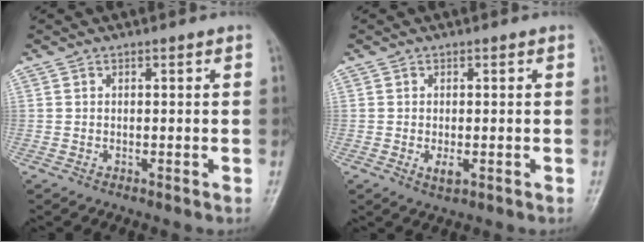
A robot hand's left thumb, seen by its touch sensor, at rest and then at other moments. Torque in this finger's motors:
{"motor_torque": [-0.15, 0.23, -0.04, 0.12, 0.01]}